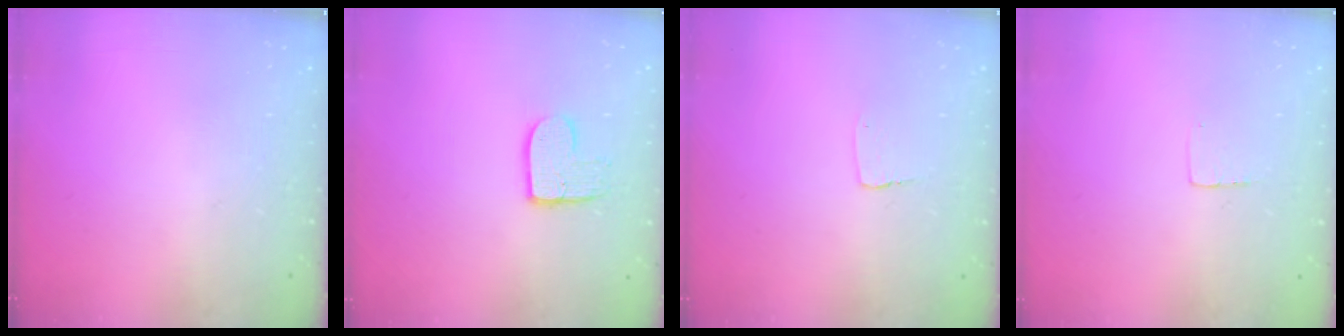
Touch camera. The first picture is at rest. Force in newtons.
{"total": 9.7, "press": 9.6, "slide": 0.7}
{"total": 2.7, "press": 2.7, "slide": 0.2}
{"total": 3.0, "press": 3.0, "slide": 0.2}